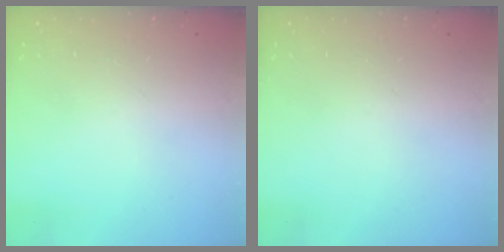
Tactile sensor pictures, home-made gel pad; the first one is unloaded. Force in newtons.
{"total": 0.0}